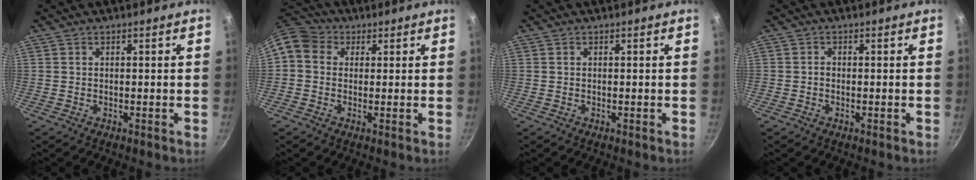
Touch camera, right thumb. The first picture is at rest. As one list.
[{"total": 7.2, "force": [1.2, 6.1, 3.5], "torque": [-0.051, 0.017, 0.001]}, {"total": 0.0}, {"total": 0.8, "force": [-0.3, 0.7, 0.4], "torque": [-0.005, 0.004, -0.007]}]